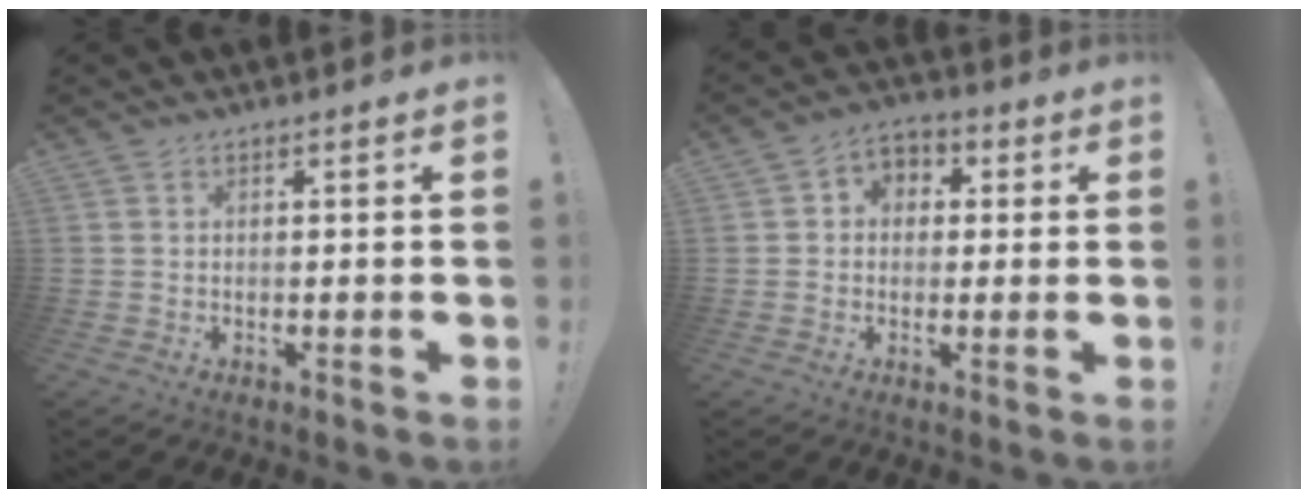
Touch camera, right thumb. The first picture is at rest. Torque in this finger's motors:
{"motor_torque": [0.28, -0.35, -0.18, 0.44, 0.07]}